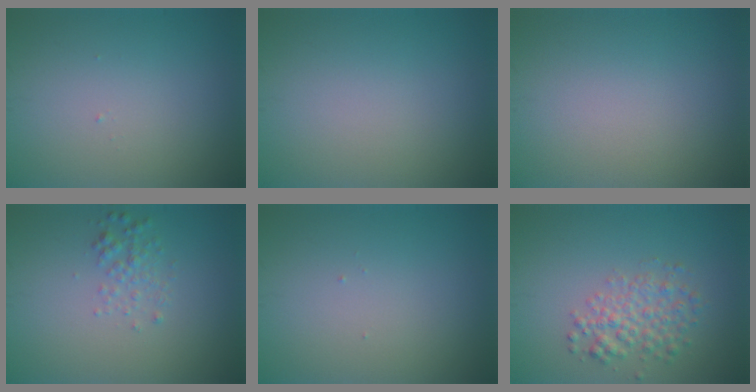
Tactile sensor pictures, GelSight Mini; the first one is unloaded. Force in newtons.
{"total": 0.0}
{"total": 0.0}
{"total": 1.6, "press": 1.6, "slide": 0.0}
{"total": 0.0}
{"total": 3.3, "press": 3.3, "slide": 0.1}